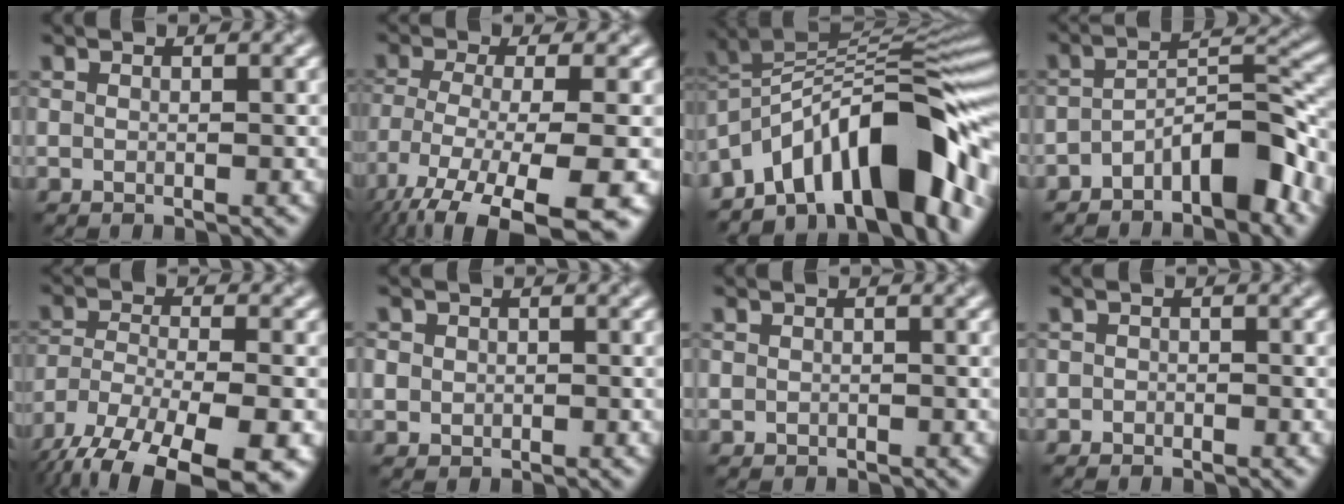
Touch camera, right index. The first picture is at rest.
{"total": 13.6, "force": [-9.4, 4.1, 9.0], "torque": [-0.183, -0.054, -0.125]}
{"total": 13.5, "force": [-7.1, 5.6, 10.0], "torque": [-0.138, 0.035, -0.129]}
{"total": 5.8, "force": [-3.7, 2.1, 3.9], "torque": [-0.053, 0.015, -0.069]}
{"total": 15.8, "force": [-12.0, 5.9, 8.5], "torque": [-0.156, -0.041, -0.163]}
{"total": 1.9, "force": [0.3, 1.9, 0.5], "torque": [-0.004, 0.006, 0.002]}
{"total": 0.5, "force": [-0.2, 0.4, 0.0], "torque": [0.005, -0.005, -0.006]}
{"total": 0.7, "force": [-0.4, 0.4, -0.3], "torque": [0.012, -0.002, -0.008]}